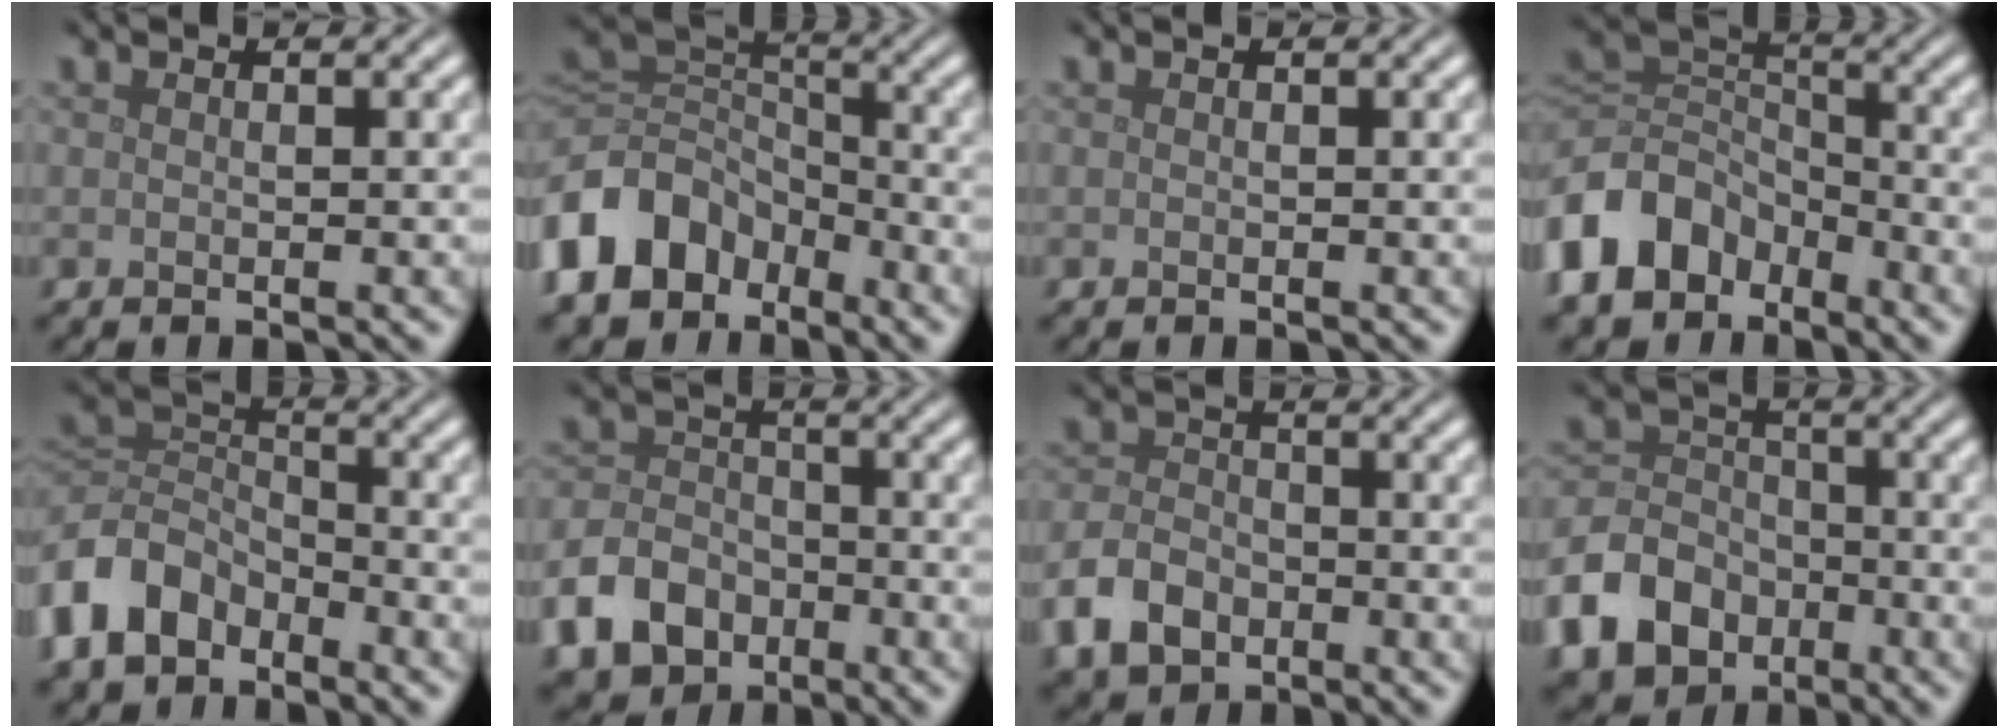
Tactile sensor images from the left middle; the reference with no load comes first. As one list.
[{"total": 10.1, "force": [-5.2, 7.5, 4.3], "torque": [-0.102, -0.008, -0.111]}, {"total": 0.0}, {"total": 9.0, "force": [-4.9, 6.4, 4.0], "torque": [-0.085, -0.006, -0.112]}, {"total": 6.9, "force": [-4.1, 4.6, 3.2], "torque": [-0.072, 0.004, -0.098]}, {"total": 7.7, "force": [-4.3, 5.7, 3.0], "torque": [-0.055, -0.008, -0.093]}, {"total": 4.8, "force": [-2.4, 3.3, 2.4], "torque": [-0.053, 0.000, -0.053]}, {"total": 9.8, "force": [-5.1, 7.5, 3.7], "torque": [-0.087, -0.015, -0.113]}]